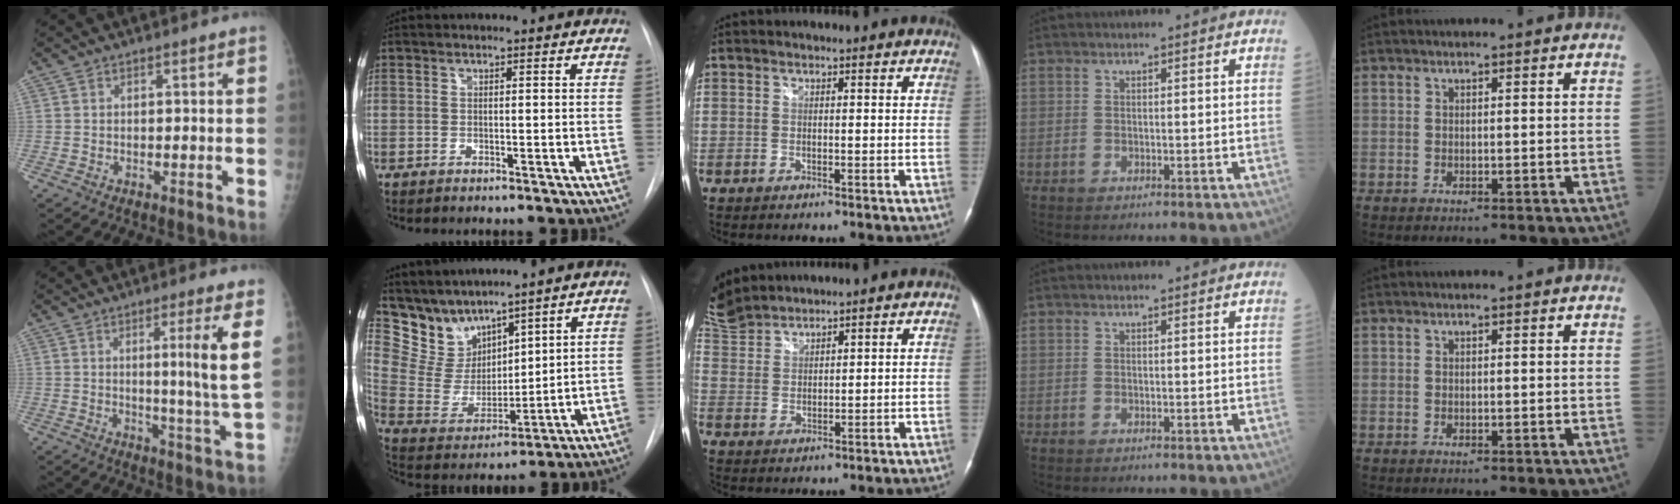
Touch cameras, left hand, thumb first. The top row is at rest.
{"thumb": {"total": 9.5, "force": [2.8, -1.3, 9.0], "torque": [-0.142, -0.032, 0.045]}, "index": {"total": 9.2, "force": [8.4, 3.6, 1.0], "torque": [-0.046, 0.019, 0.186]}, "middle": {"total": 9.3, "force": [8.8, 2.3, 2.1], "torque": [-0.072, 0.017, 0.188]}}